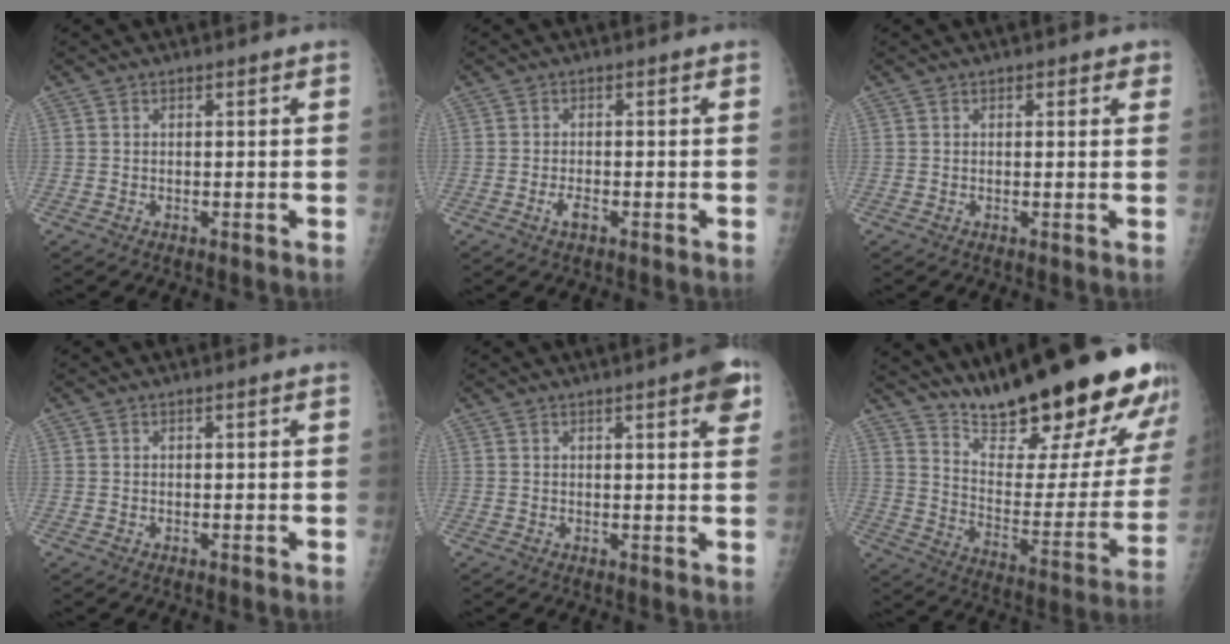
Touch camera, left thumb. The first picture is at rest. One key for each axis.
{"total": 1.9, "fx": -1.0, "fy": 0.8, "fz": 1.4, "tx": -0.027, "ty": 0.001, "tz": -0.018}
{"total": 2.1, "fx": 1.1, "fy": 1.2, "fz": 1.2, "tx": 0.006, "ty": -0.002, "tz": 0.010}
{"total": 0.0}
{"total": 5.3, "fx": 2.6, "fy": 1.2, "fz": 4.4, "tx": -0.042, "ty": -0.005, "tz": 0.026}
{"total": 28.5, "fx": 21.9, "fy": 6.8, "fz": 16.9, "tx": -0.220, "ty": -0.114, "tz": 0.324}